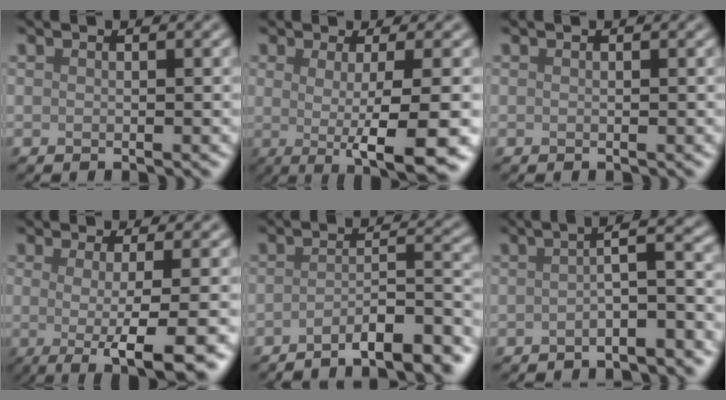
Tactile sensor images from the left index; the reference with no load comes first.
{"total": 7.9, "force": [-1.6, 1.7, 7.6], "torque": [-0.098, -0.012, -0.023]}
{"total": 0.0}
{"total": 7.3, "force": [-1.8, 1.8, 6.8], "torque": [-0.082, -0.012, -0.027]}
{"total": 7.8, "force": [-5.7, 1.8, 5.1], "torque": [-0.057, 0.011, -0.086]}
{"total": 4.8, "force": [-2.0, 1.3, 4.2], "torque": [-0.048, 0.018, -0.041]}